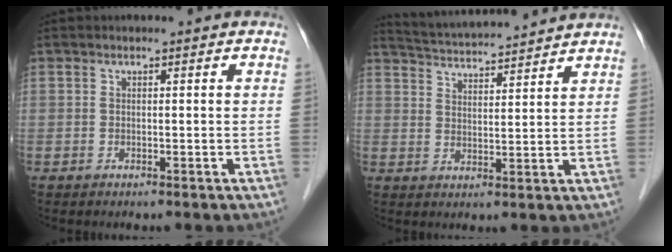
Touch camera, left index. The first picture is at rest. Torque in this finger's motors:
{"motor_torque": [-1.07, -1.03, 0.08, 0.02]}